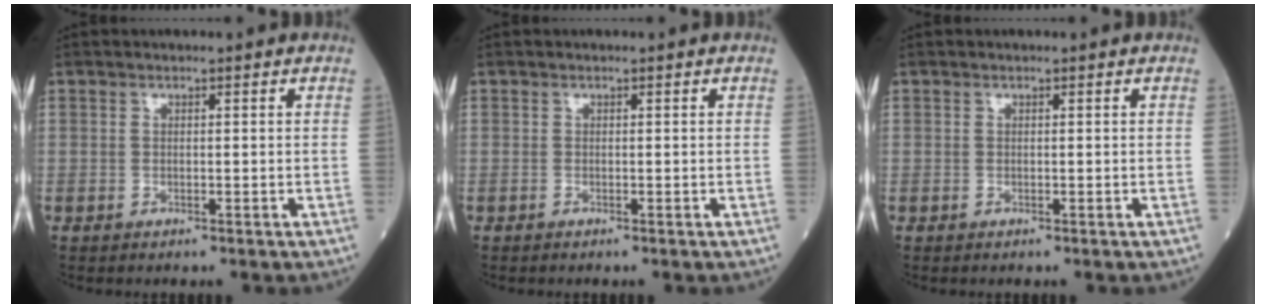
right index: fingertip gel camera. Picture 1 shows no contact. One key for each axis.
{"total": 0.0}
{"total": 0.0}